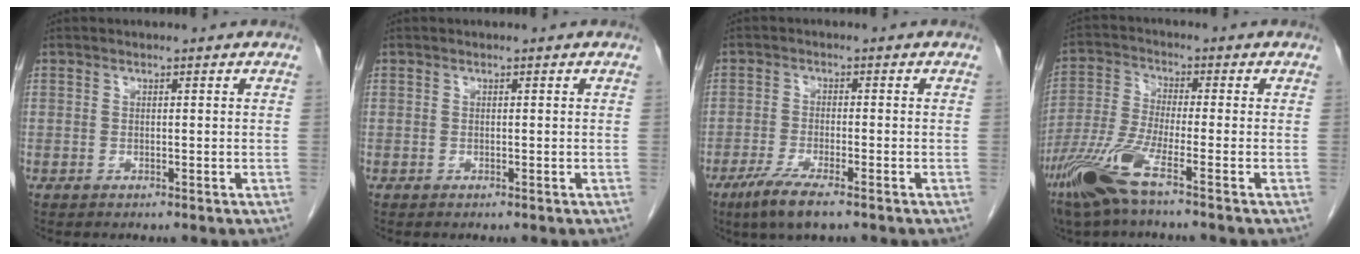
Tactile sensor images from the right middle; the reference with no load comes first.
{"total": 0.0}
{"total": 5.9, "force": [-3.9, 0.6, 4.4], "torque": [-0.089, -0.015, -0.070]}
{"total": 9.2, "force": [-5.6, 0.1, 7.3], "torque": [-0.167, -0.023, -0.118]}